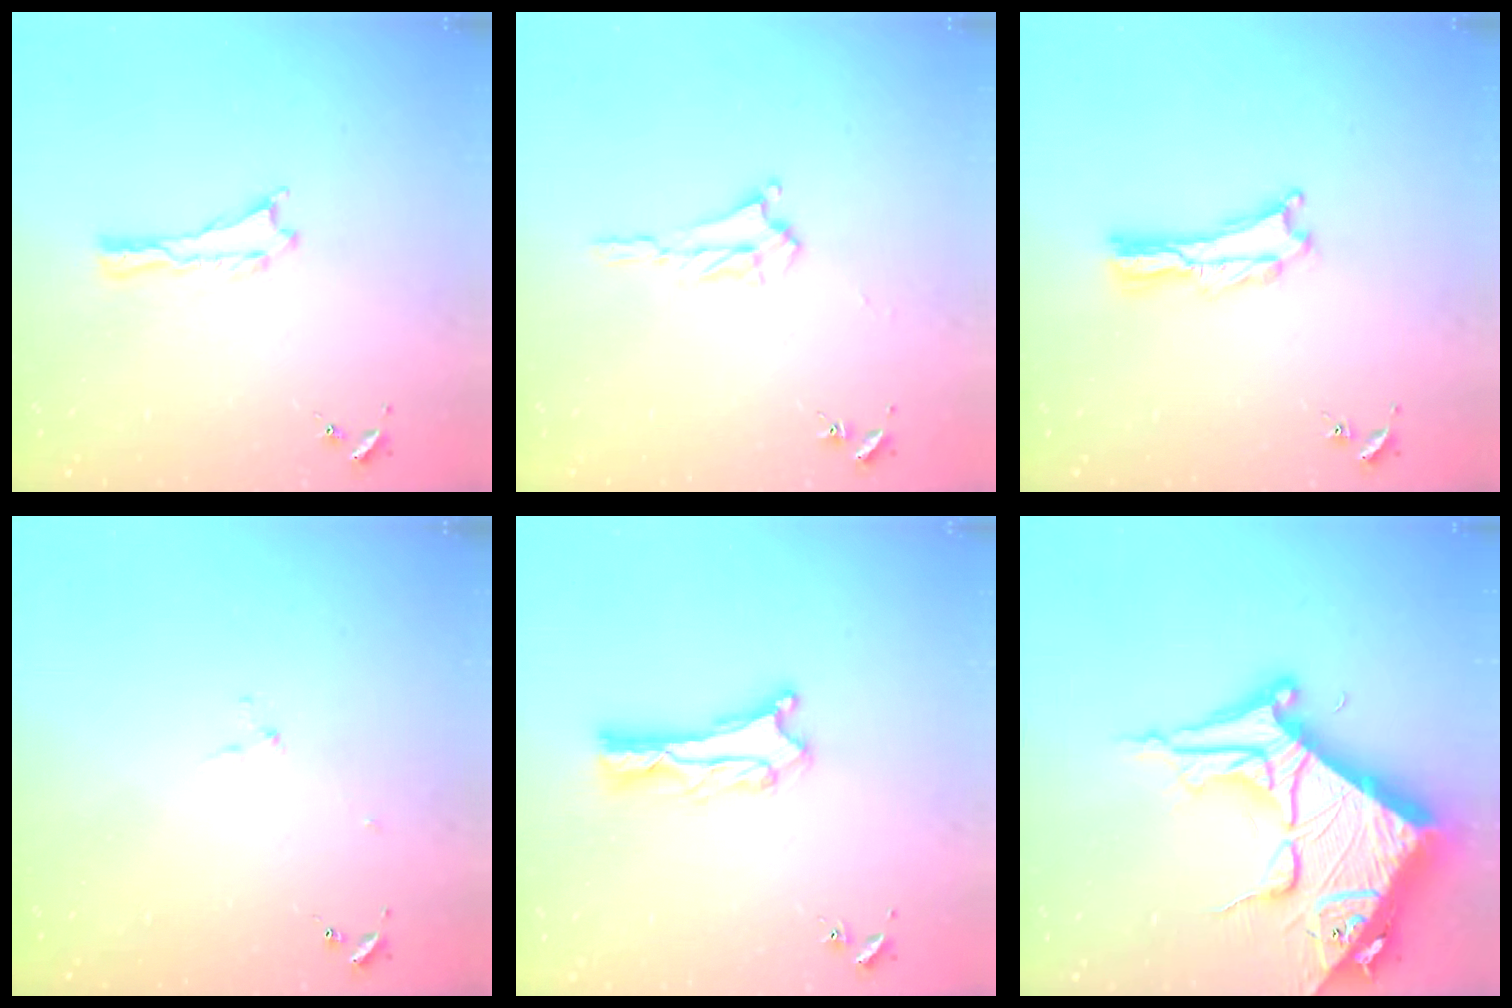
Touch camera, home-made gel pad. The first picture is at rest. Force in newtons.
{"total": 2.4, "press": 2.4, "slide": 0.4}
{"total": 0.7, "press": 0.7, "slide": 0.2}
{"total": 2.9, "press": 2.9, "slide": 0.3}
{"total": 1.2, "press": 1.1, "slide": 0.1}
{"total": 14.6, "press": 14.5, "slide": 1.6}